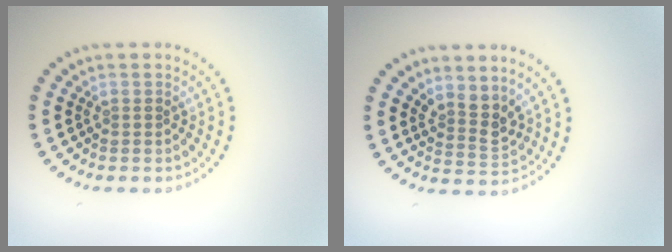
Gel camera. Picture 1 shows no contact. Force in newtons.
{"total": 2.5, "press": 1.9, "slide": 1.6}